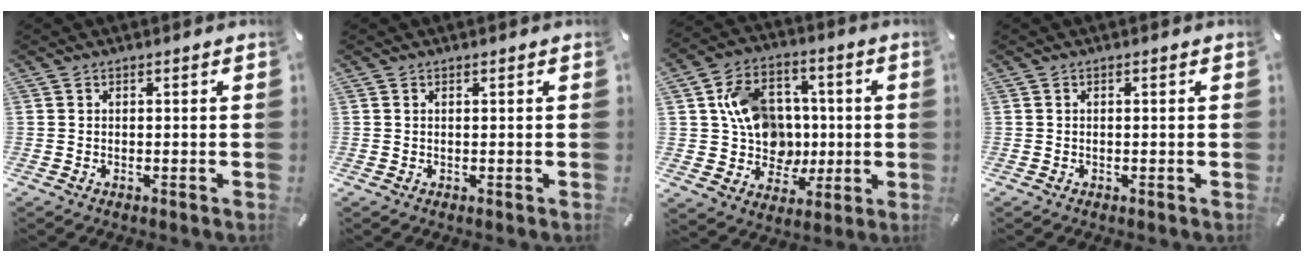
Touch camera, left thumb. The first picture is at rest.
{"total": 0.0}
{"total": 14.7, "force": [1.7, 13.0, 6.6], "torque": [-0.111, 0.013, 0.051]}
{"total": 0.0}